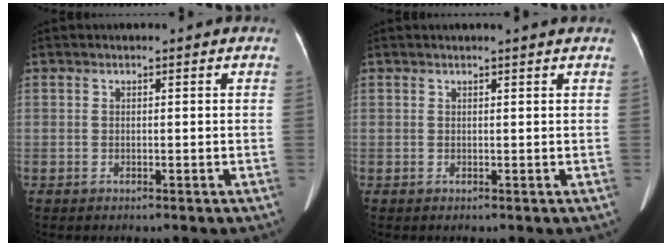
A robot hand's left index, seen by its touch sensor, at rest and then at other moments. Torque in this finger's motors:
{"motor_torque": [-0.20, -0.13, 0.08, 0.02]}